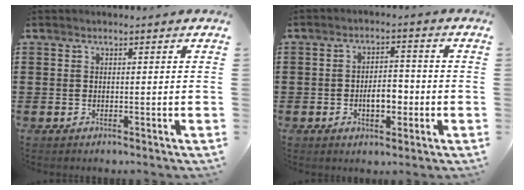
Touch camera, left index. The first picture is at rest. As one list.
[{"total": 4.8, "force": [-1.2, 2.5, 3.9], "torque": [-0.056, 0.000, -0.027]}]